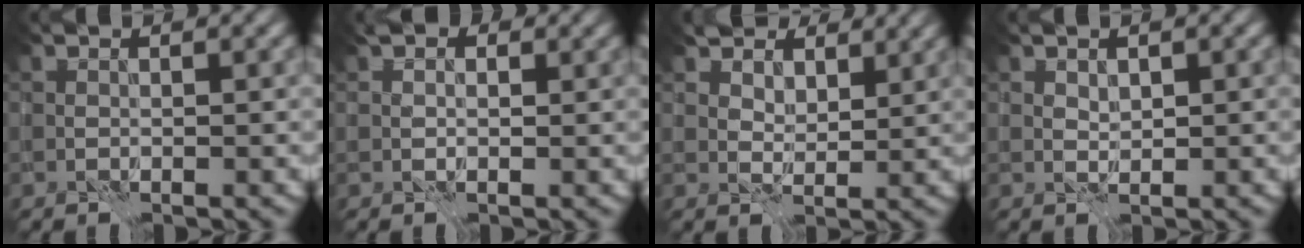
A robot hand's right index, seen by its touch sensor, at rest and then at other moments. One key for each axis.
{"total": 1.3, "fx": 0.5, "fy": 1.0, "fz": 0.6, "tx": -0.006, "ty": 0.005, "tz": -0.006}
{"total": 6.0, "fx": 4.5, "fy": 3.2, "fz": 2.1, "tx": -0.058, "ty": -0.004, "tz": 0.074}
{"total": 0.9, "fx": 0.7, "fy": 0.5, "fz": 0.3, "tx": -0.007, "ty": 0.000, "tz": 0.012}